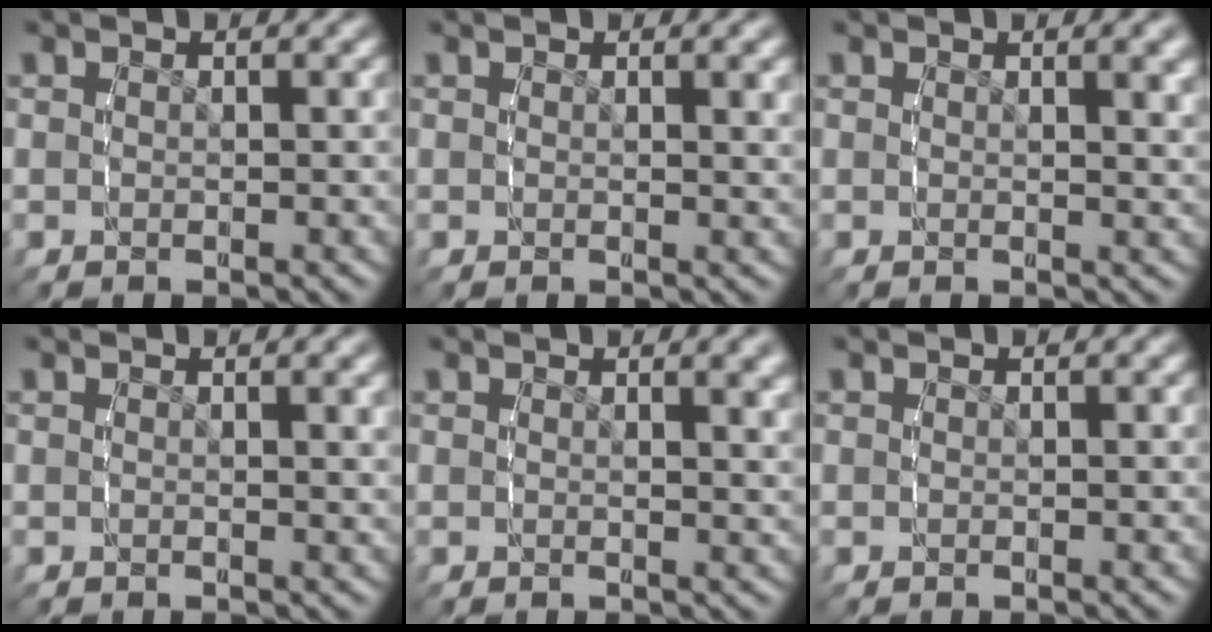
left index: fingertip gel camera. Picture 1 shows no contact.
{"total": 0.9, "force": [0.5, -0.4, 0.6], "torque": [-0.009, -0.005, 0.009]}
{"total": 1.4, "force": [0.8, -0.4, 1.1], "torque": [-0.013, -0.006, 0.015]}
{"total": 0.8, "force": [0.4, -0.4, 0.6], "torque": [-0.009, -0.004, 0.009]}
{"total": 1.5, "force": [0.9, -0.4, 1.1], "torque": [-0.013, -0.006, 0.017]}
{"total": 0.0}